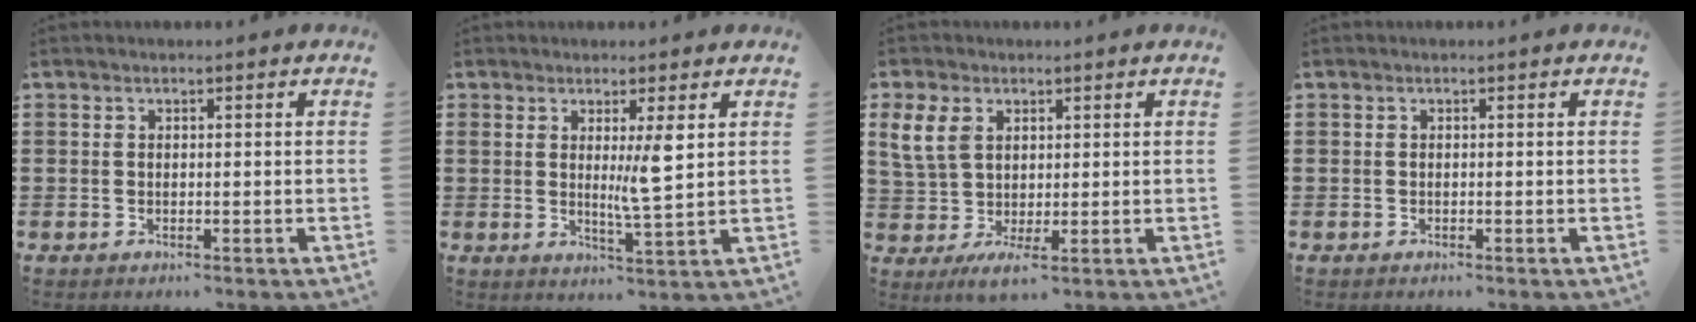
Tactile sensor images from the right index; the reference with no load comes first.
{"total": 5.0, "force": [1.8, 0.1, 4.7], "torque": [-0.086, -0.009, 0.026]}
{"total": 6.6, "force": [1.0, 4.1, 5.0], "torque": [-0.120, 0.005, 0.020]}
{"total": 0.0}